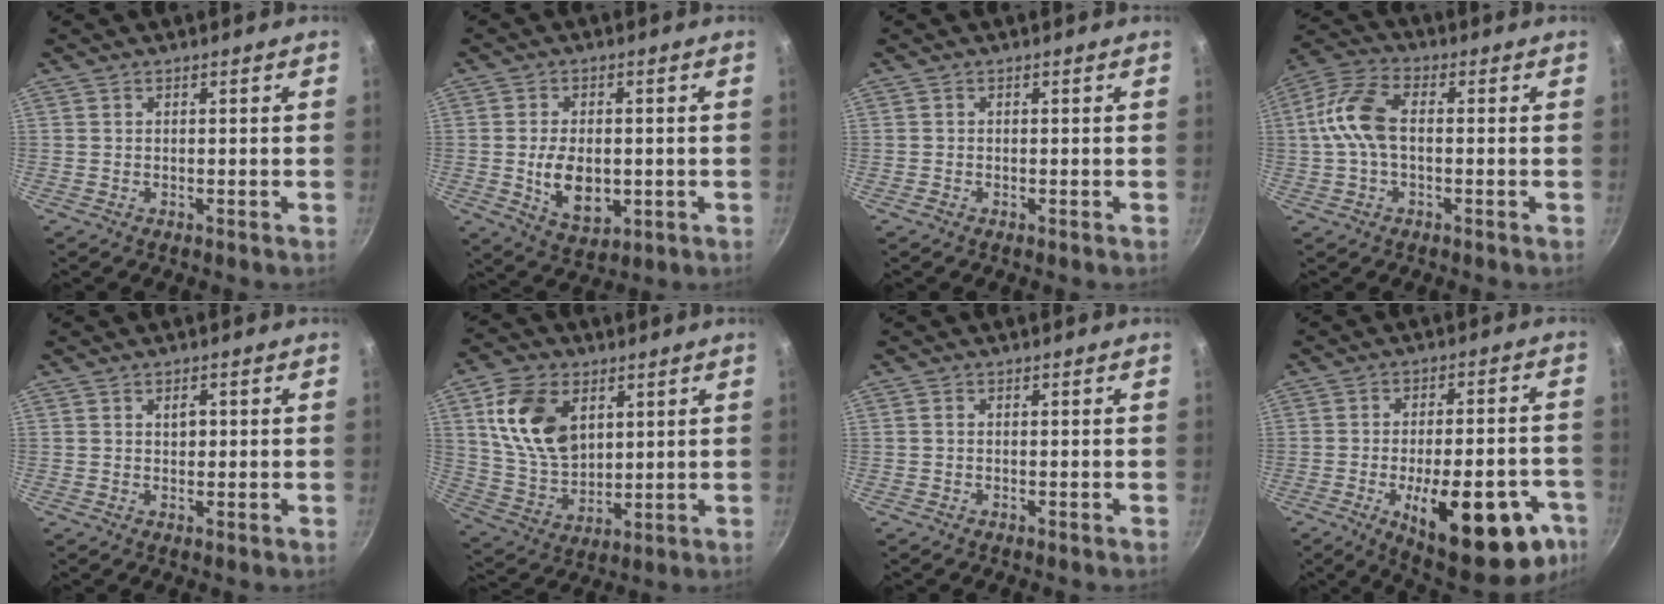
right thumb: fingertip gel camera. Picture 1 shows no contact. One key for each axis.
{"total": 9.2, "fx": -1.0, "fy": 5.9, "fz": 7.0, "tx": -0.107, "ty": -0.008, "tz": -0.005}
{"total": 0.6, "fx": -0.4, "fy": 0.4, "fz": 0.1, "tx": -0.002, "ty": 0.003, "tz": -0.008}
{"total": 9.9, "fx": -0.1, "fy": 5.6, "fz": 8.2, "tx": -0.167, "ty": 0.031, "tz": -0.017}
{"total": 2.0, "fx": 0.5, "fy": 1.3, "fz": 1.5, "tx": -0.012, "ty": -0.001, "tz": 0.006}
{"total": 15.1, "fx": 4.9, "fy": 10.1, "fz": 10.2, "tx": -0.163, "ty": -0.021, "tz": 0.101}
{"total": 0.5, "fx": 0.0, "fy": 0.4, "fz": 0.3, "tx": -0.003, "ty": 0.003, "tz": -0.002}
{"total": 23.3, "fx": -9.6, "fy": 9.6, "fz": 19.0, "tx": -0.218, "ty": 0.021, "tz": -0.123}